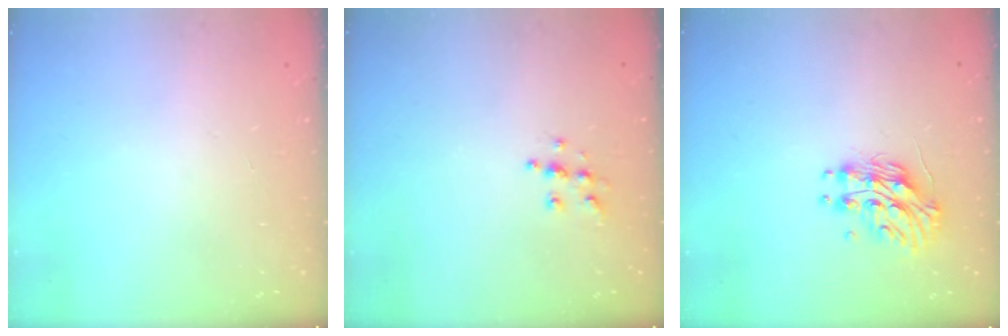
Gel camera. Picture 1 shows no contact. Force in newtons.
{"total": 5.6, "press": 5.6, "slide": 0.3}
{"total": 11.8, "press": 11.7, "slide": 0.4}